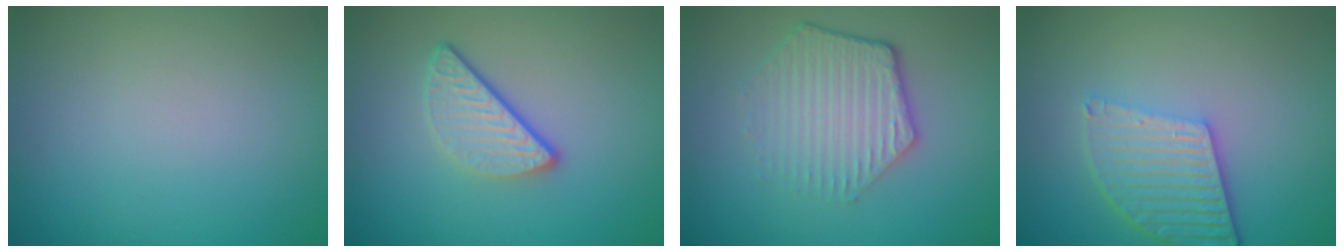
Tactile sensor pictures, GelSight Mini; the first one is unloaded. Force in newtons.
{"total": 3.2, "press": 2.5, "slide": 2.1}
{"total": 4.5, "press": 3.3, "slide": 3.0}
{"total": 5.1, "press": 3.8, "slide": 3.5}